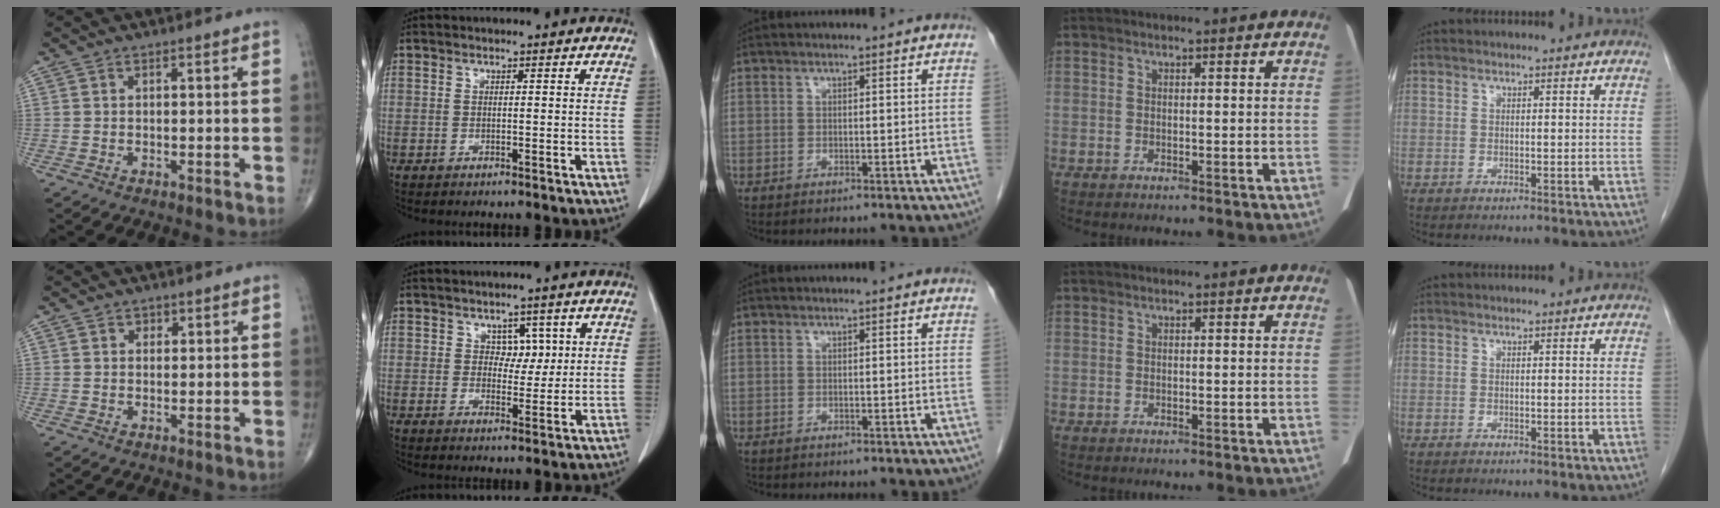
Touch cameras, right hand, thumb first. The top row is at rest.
{"thumb": {"total": 1.3, "force": [0.7, 1.1, 0.4], "torque": [0.008, -0.003, 0.006]}, "index": {"total": 3.7, "force": [1.2, 2.5, 2.3], "torque": [-0.023, 0.004, 0.020]}}